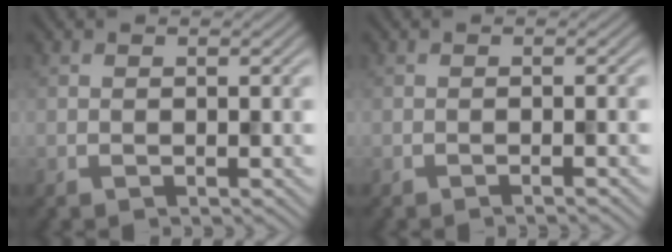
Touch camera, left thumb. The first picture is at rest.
{"total": 1.3, "force": [-0.7, 0.2, 1.0], "torque": [-0.007, 0.002, -0.018]}